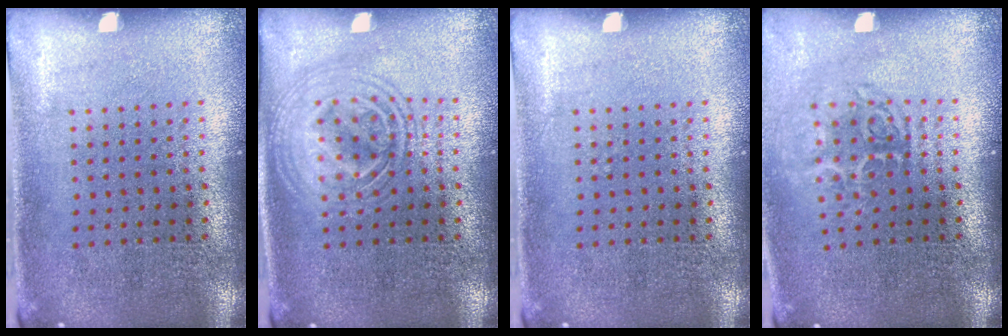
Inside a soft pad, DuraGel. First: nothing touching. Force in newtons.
{"total": 1.7, "press": 1.7, "slide": 0.3}
{"total": 0.0}
{"total": 1.6, "press": 1.2, "slide": 1.2}